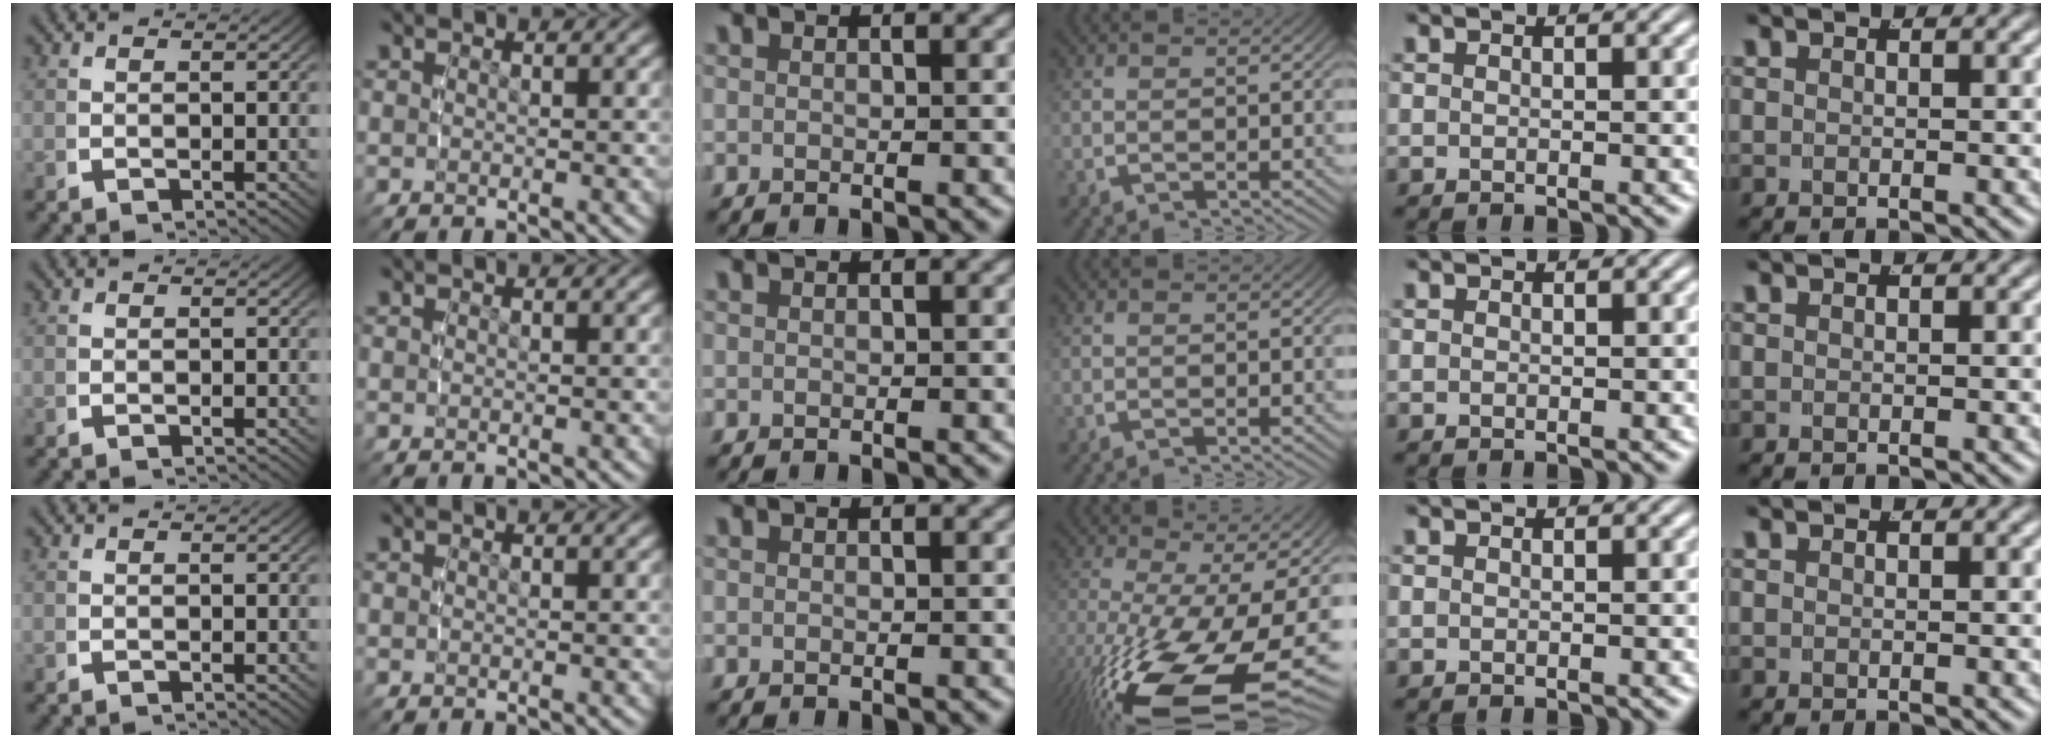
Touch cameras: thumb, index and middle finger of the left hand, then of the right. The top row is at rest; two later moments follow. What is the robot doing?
{"motion": "lift_and_place", "object": "button"}